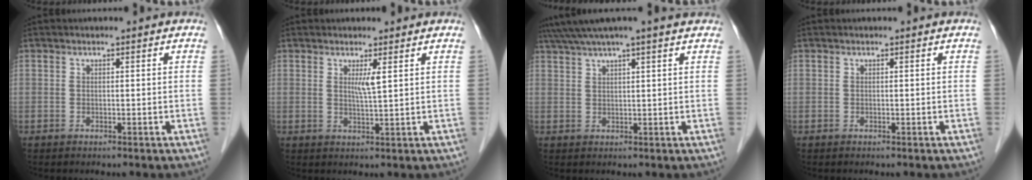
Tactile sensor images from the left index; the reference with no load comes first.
{"total": 2.2, "force": [0.9, -0.3, 1.9], "torque": [-0.039, -0.007, 0.019]}
{"total": 8.6, "force": [7.1, -0.7, 4.8], "torque": [-0.084, 0.043, 0.100]}
{"total": 0.0}